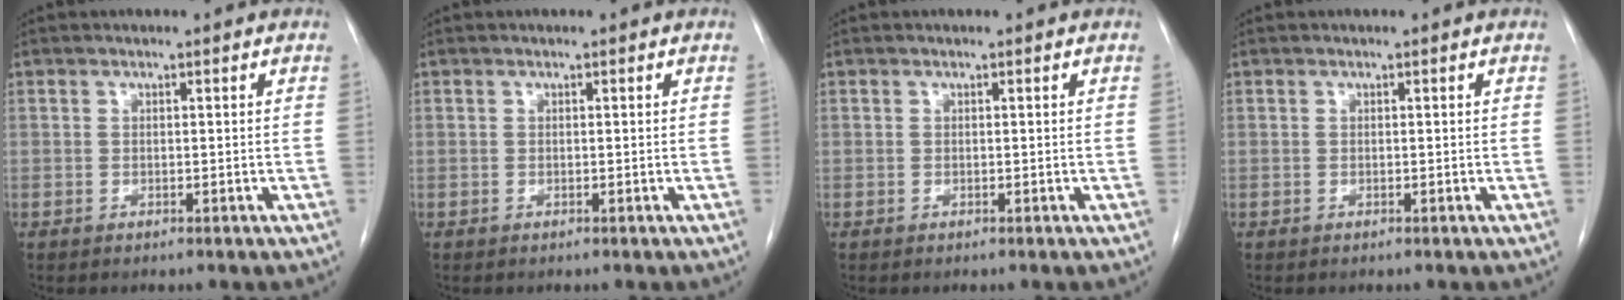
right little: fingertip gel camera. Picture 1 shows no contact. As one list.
[{"total": 0.0}, {"total": 0.0}, {"total": 0.0}]